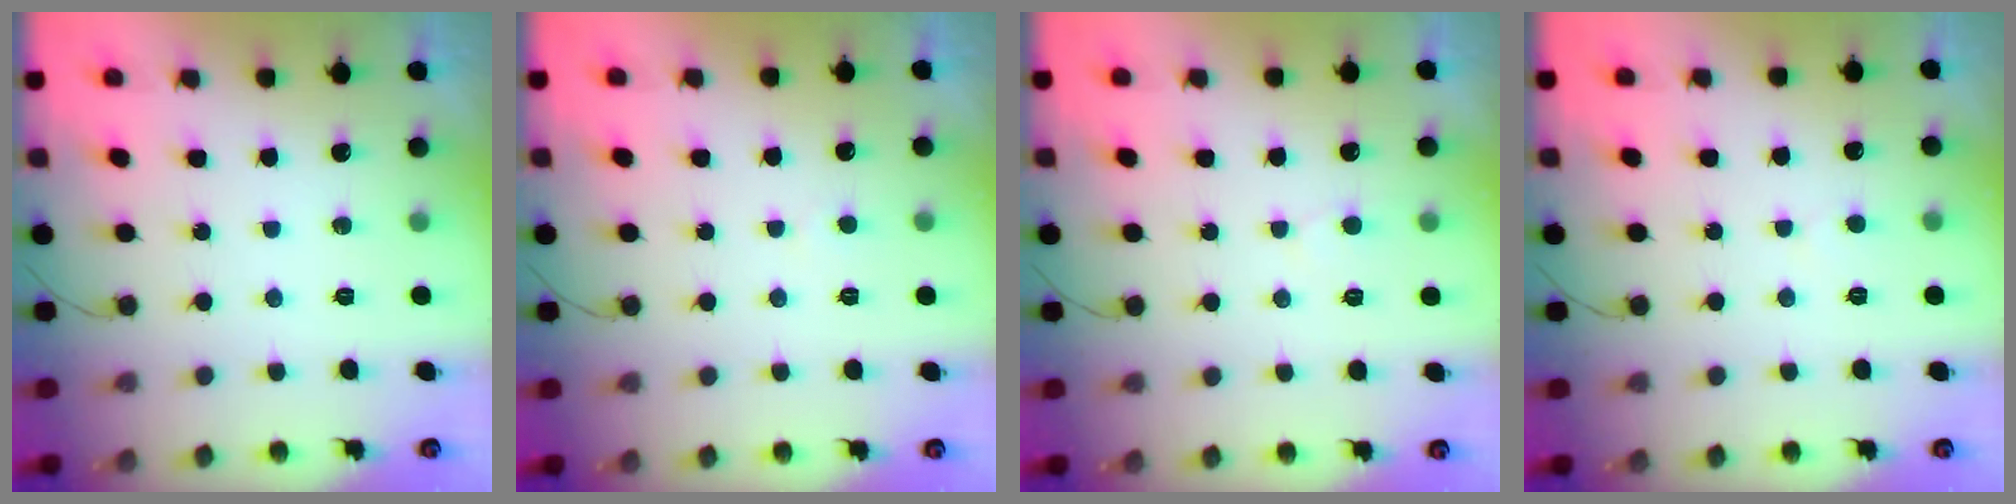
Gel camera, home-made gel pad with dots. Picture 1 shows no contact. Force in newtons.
{"total": 2.6, "press": 2.6, "slide": 0.3}
{"total": 3.7, "press": 3.7, "slide": 0.4}
{"total": 2.6, "press": 2.6, "slide": 0.2}